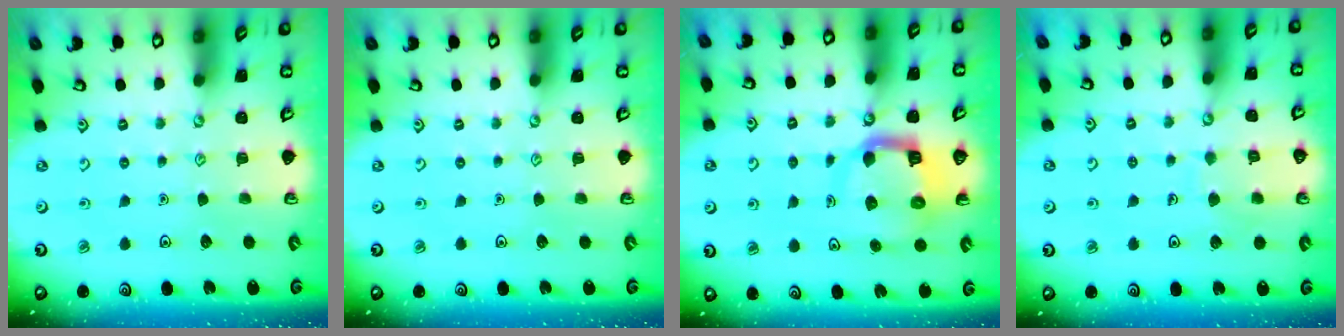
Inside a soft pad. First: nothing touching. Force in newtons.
{"total": 0.0}
{"total": 9.6, "press": 9.5, "slide": 1.4}
{"total": 6.2, "press": 6.1, "slide": 0.6}